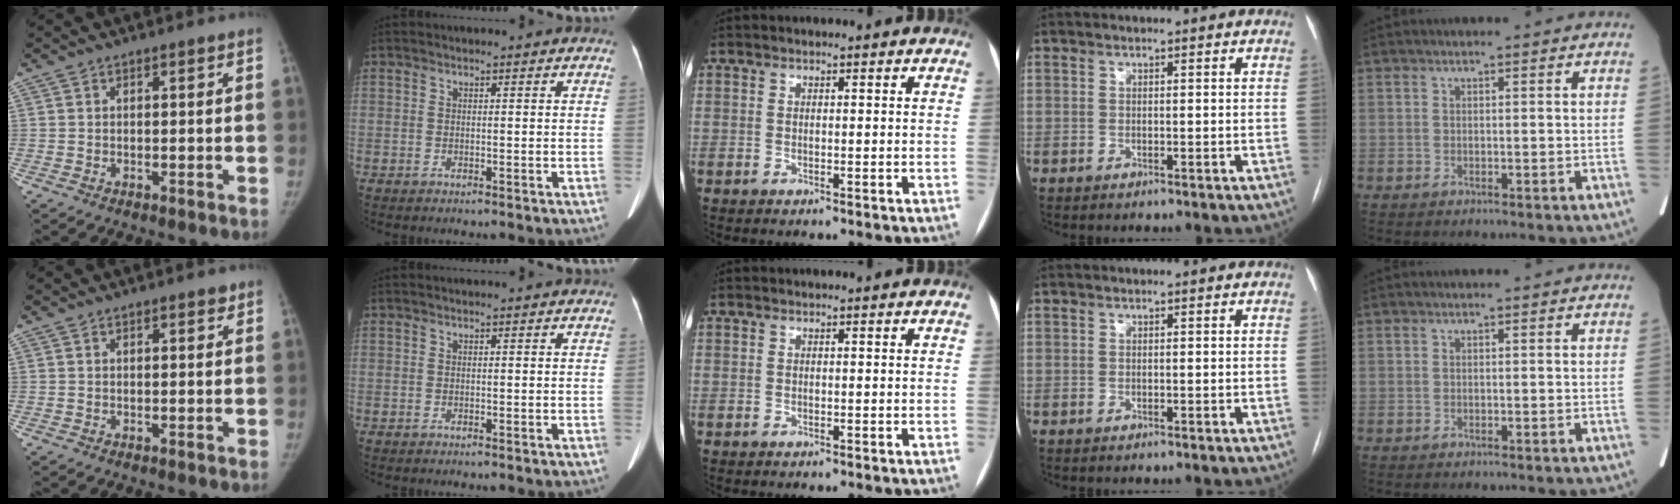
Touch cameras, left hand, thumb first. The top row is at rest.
{"thumb": {"total": 1.3, "force": [1.0, 0.5, 0.8], "torque": [-0.006, -0.004, 0.012]}}